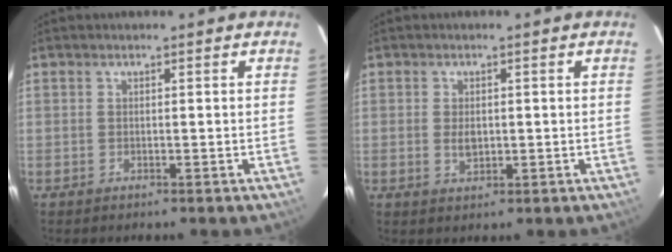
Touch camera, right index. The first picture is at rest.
{"total": 3.0, "force": [-0.2, 1.9, 2.3], "torque": [-0.041, -0.002, -0.002]}